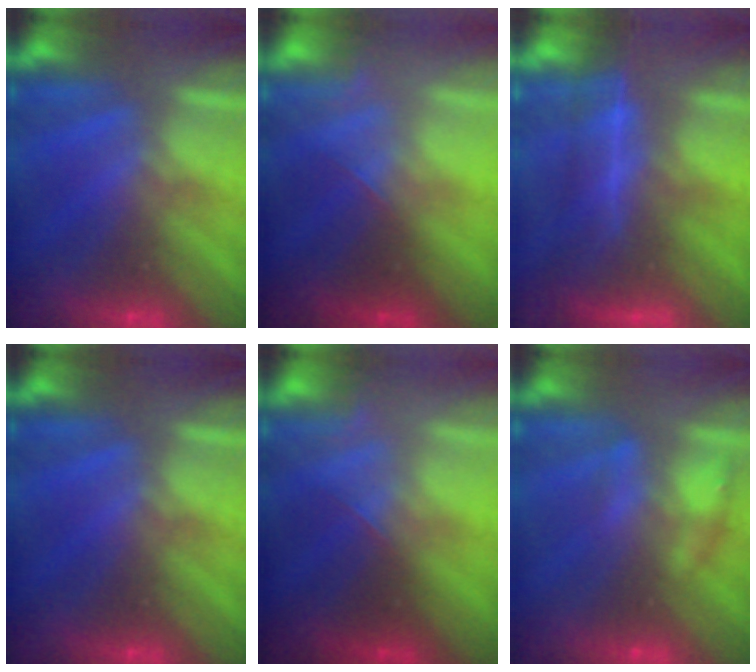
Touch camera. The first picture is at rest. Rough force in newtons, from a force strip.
{"total": 1.8}
{"total": 3.9}
{"total": 0.0}
{"total": 1.8}
{"total": 2.2}